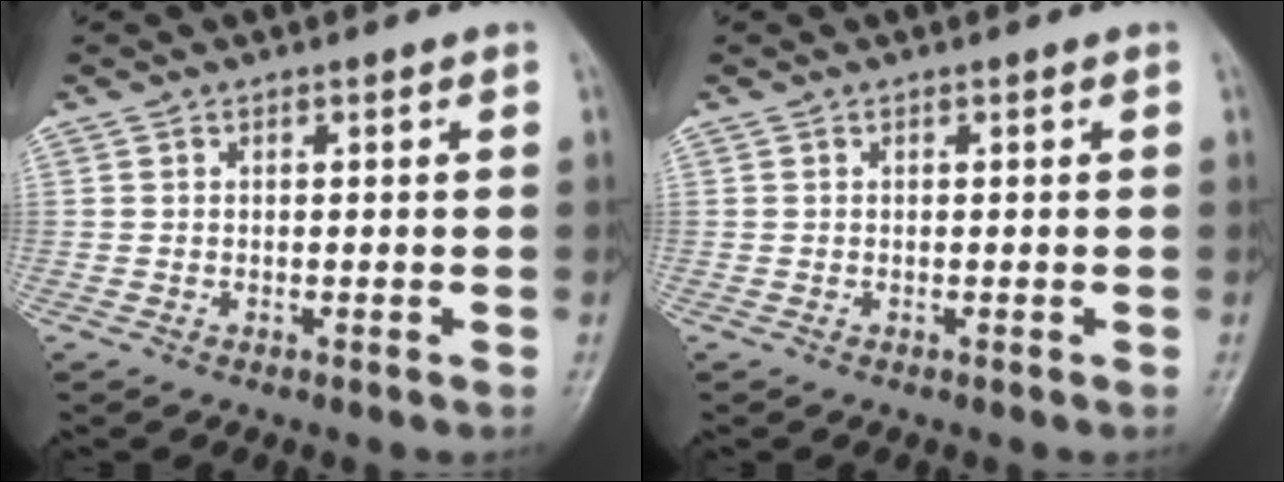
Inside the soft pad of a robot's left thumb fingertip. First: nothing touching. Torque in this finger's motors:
{"motor_torque": [0.01, 0.01, -0.08, -0.11, -0.02]}